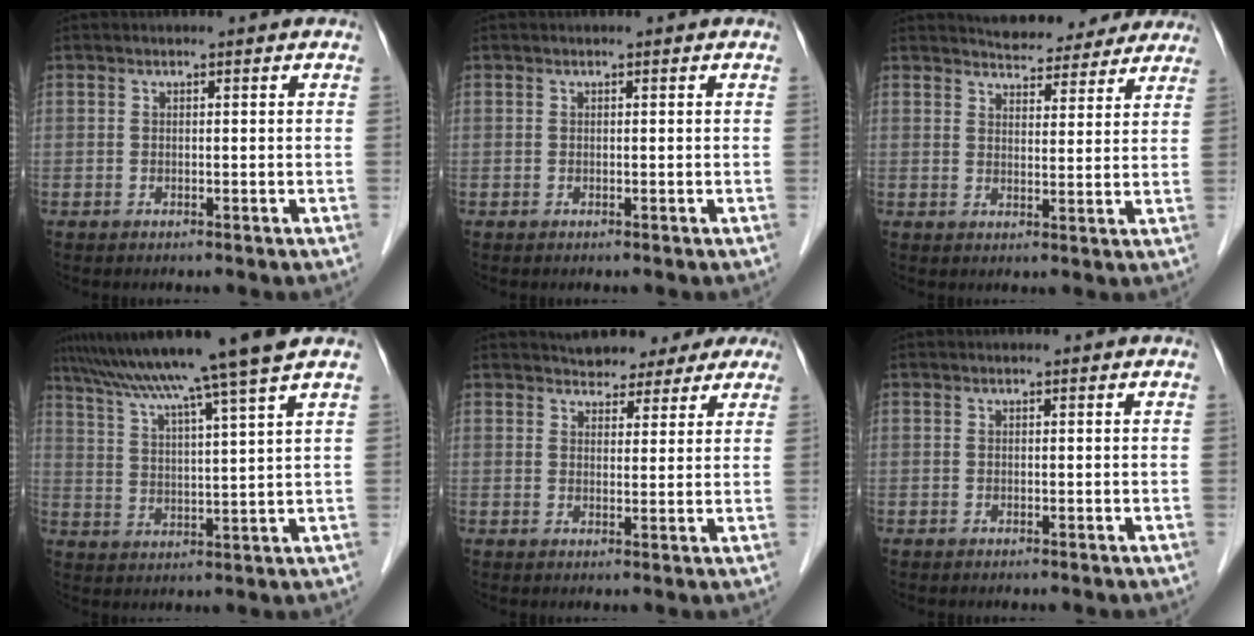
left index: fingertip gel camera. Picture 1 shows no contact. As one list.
[{"total": 0.0}, {"total": 11.1, "force": [10.5, 3.0, 2.3], "torque": [-0.015, 0.006, 0.122]}, {"total": 13.6, "force": [10.9, -2.6, 7.7], "torque": [-0.130, 0.000, 0.168]}, {"total": 8.8, "force": [7.5, 4.0, 2.3], "torque": [-0.015, 0.020, 0.082]}, {"total": 0.0}]